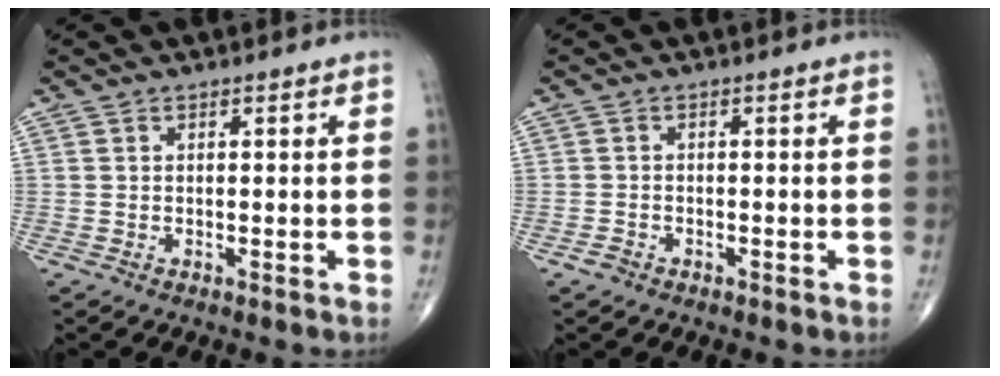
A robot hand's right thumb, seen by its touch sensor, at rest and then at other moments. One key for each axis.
{"total": 1.3, "fx": -0.9, "fy": 0.9, "fz": 0.4, "tx": -0.009, "ty": 0.005, "tz": -0.018}